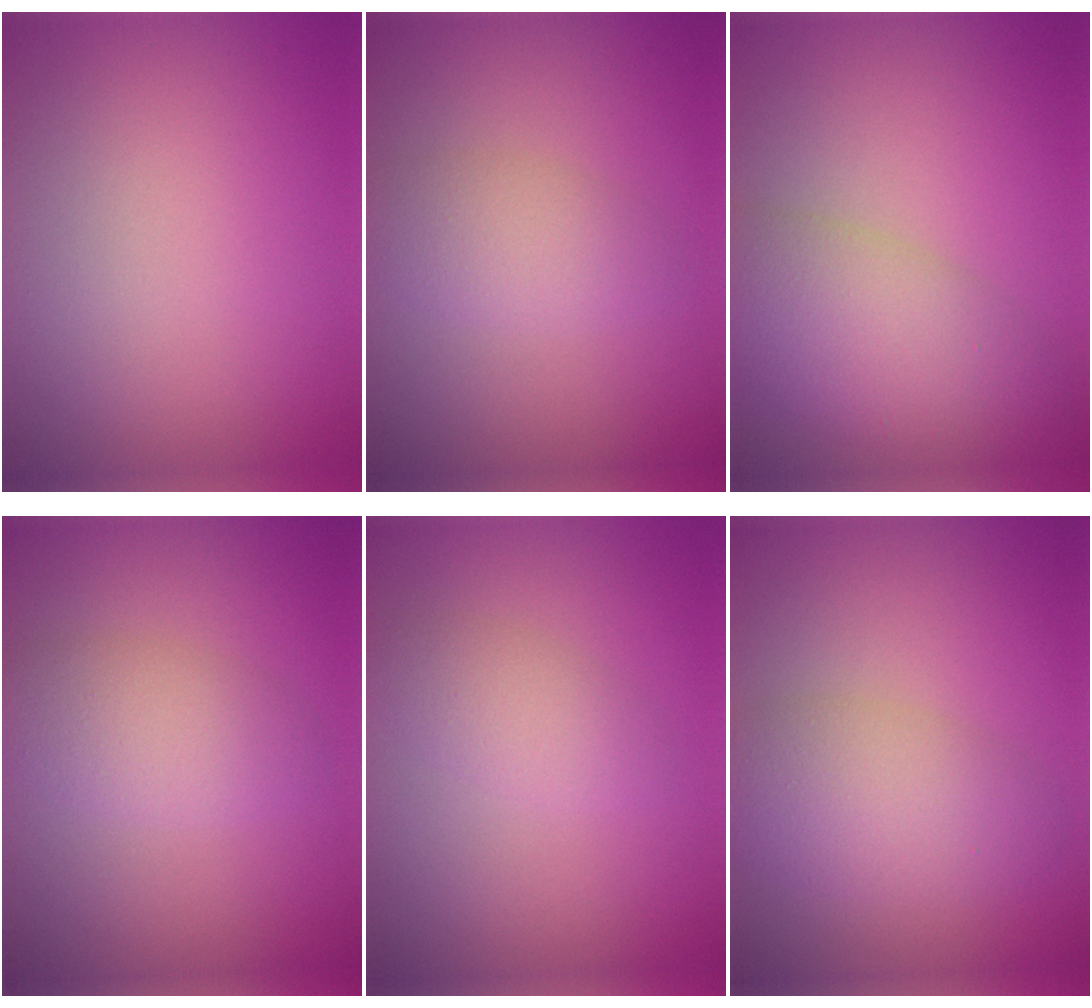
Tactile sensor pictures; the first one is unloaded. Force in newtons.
{"total": 2.8, "press": 2.8, "slide": 0.2}
{"total": 6.7, "press": 6.7, "slide": 0.5}
{"total": 3.4, "press": 3.4, "slide": 0.1}
{"total": 2.3, "press": 2.3, "slide": 0.2}
{"total": 4.9, "press": 4.9, "slide": 0.1}